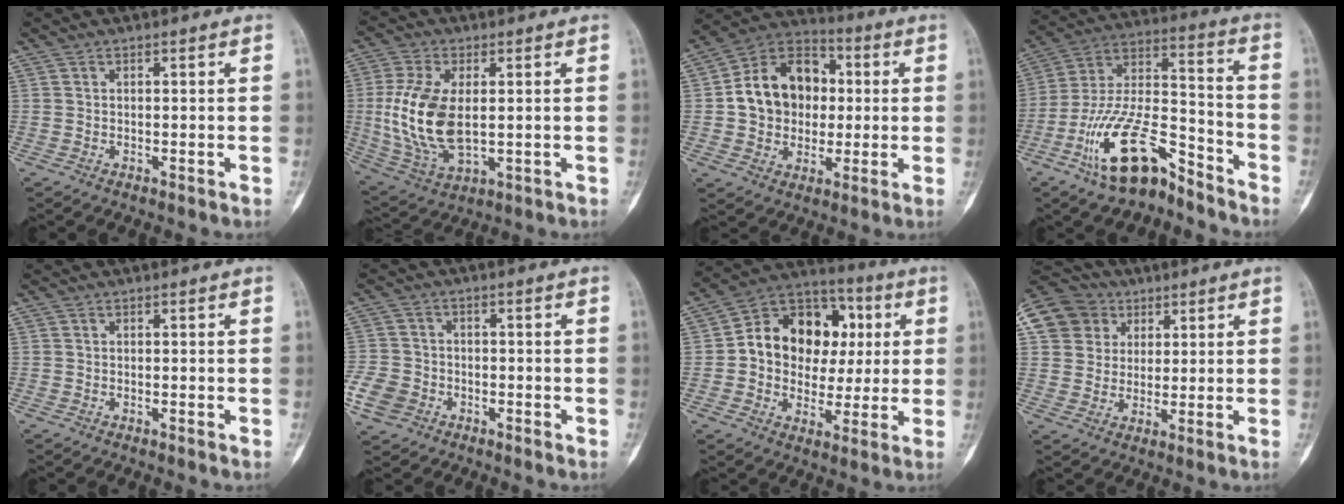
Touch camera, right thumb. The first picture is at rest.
{"total": 14.8, "force": [0.5, 8.0, 12.5], "torque": [-0.265, -0.013, 0.022]}
{"total": 16.2, "force": [1.1, 13.0, 9.7], "torque": [-0.122, 0.023, 0.013]}
{"total": 17.5, "force": [-11.1, 7.0, 11.6], "torque": [-0.206, 0.086, -0.207]}
{"total": 0.0}
{"total": 6.9, "force": [-3.2, 5.5, 2.9], "torque": [-0.059, 0.015, -0.061]}
{"total": 17.7, "force": [2.2, 13.8, 10.8], "torque": [-0.116, 0.026, 0.031]}
{"total": 11.8, "force": [4.4, 10.5, 3.1], "torque": [-0.039, 0.011, 0.076]}